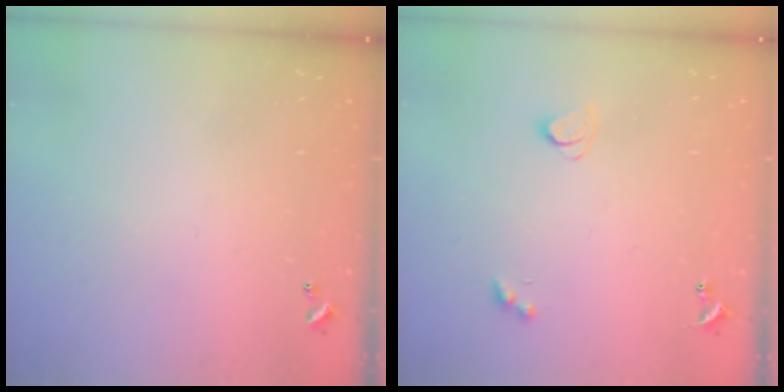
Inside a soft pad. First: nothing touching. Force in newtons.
{"total": 2.1, "press": 2.0, "slide": 0.7}